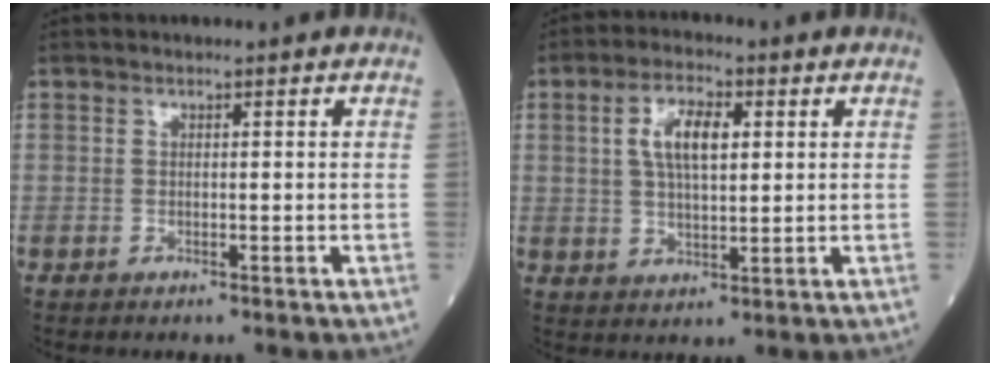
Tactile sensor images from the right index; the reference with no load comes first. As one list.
[{"total": 7.1, "force": [1.9, 2.7, 6.3], "torque": [-0.122, 0.011, 0.036]}]